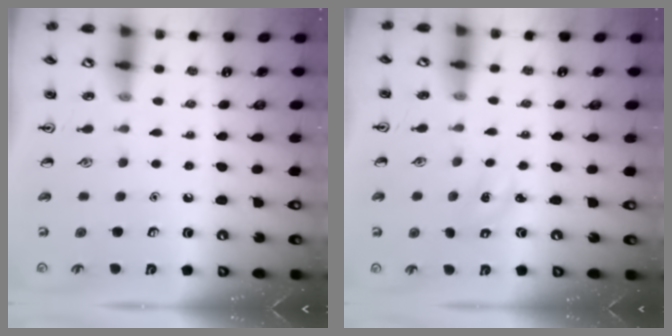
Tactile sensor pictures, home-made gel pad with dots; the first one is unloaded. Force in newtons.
{"total": 1.2, "press": 1.1, "slide": 0.5}